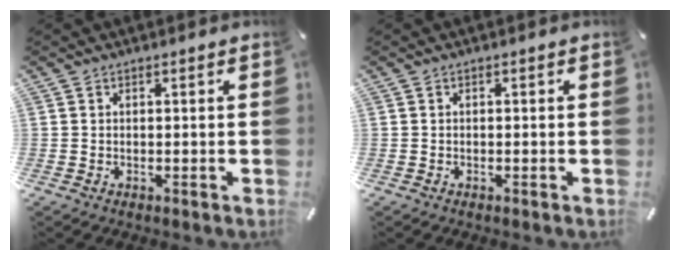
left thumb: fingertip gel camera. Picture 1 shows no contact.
{"total": 0.5, "force": [-0.4, 0.2, 0.4], "torque": [-0.008, -0.001, -0.007]}